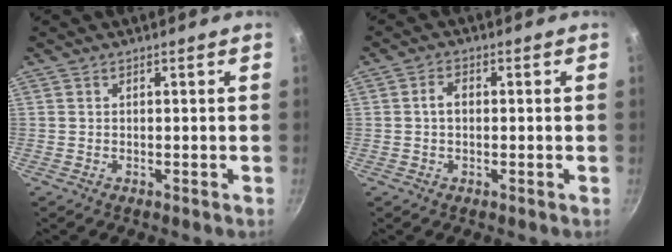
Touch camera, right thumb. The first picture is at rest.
{"total": 2.7, "force": [0.0, 1.8, 2.0], "torque": [-0.030, 0.010, -0.003]}